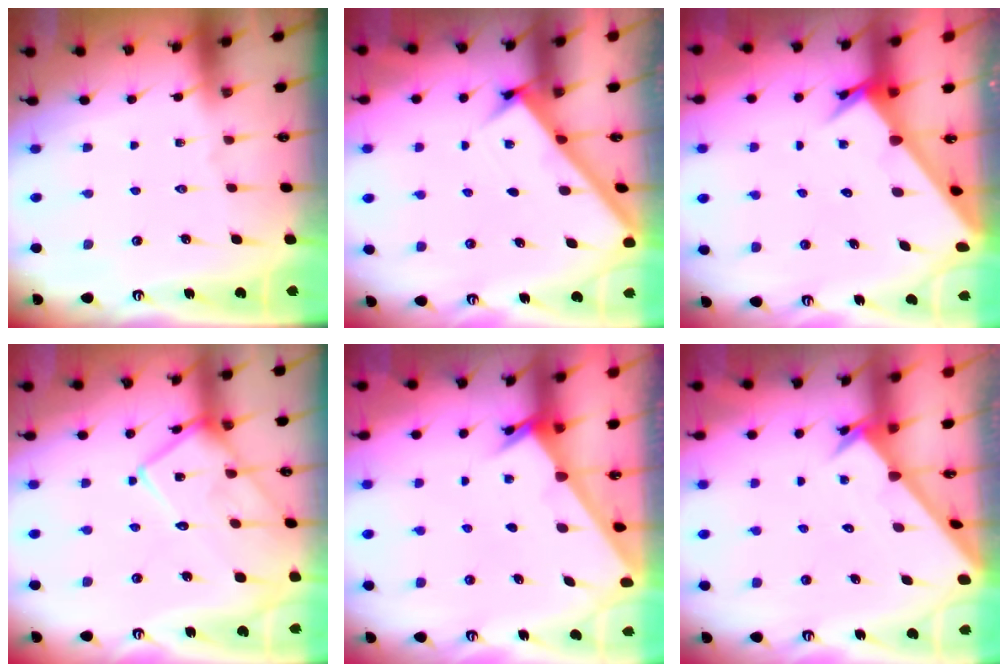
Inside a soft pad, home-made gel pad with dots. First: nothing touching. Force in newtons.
{"total": 3.0, "press": 3.0, "slide": 0.1}
{"total": 2.4, "press": 2.4, "slide": 0.2}
{"total": 15.9, "press": 15.8, "slide": 1.4}
{"total": 2.4, "press": 2.4, "slide": 0.3}
{"total": 2.5, "press": 2.5, "slide": 0.2}